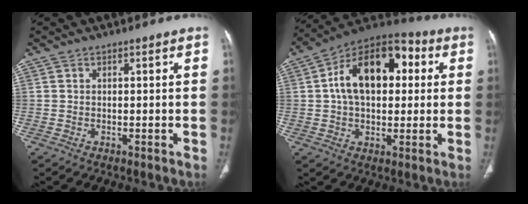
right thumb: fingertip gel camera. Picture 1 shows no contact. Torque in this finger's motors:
{"motor_torque": [1.78, 3.17, 1.49, -0.08, 0.15]}